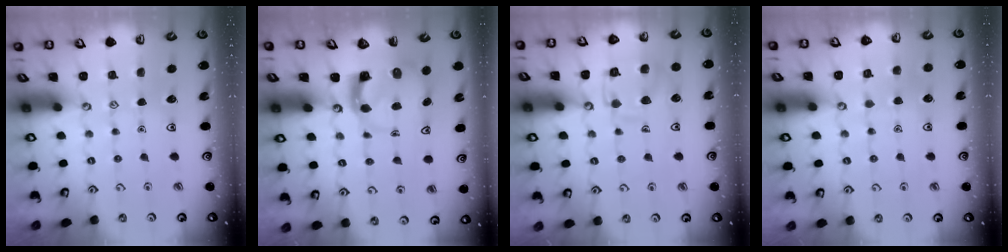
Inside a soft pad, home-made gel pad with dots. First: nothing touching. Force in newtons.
{"total": 3.8, "press": 3.7, "slide": 0.5}
{"total": 10.9, "press": 10.9, "slide": 0.8}
{"total": 2.6, "press": 2.6, "slide": 0.3}